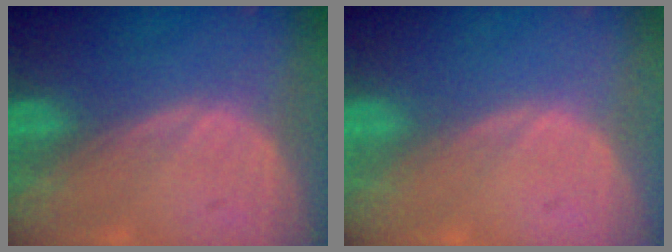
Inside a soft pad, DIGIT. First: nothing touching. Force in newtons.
{"total": 0.0}